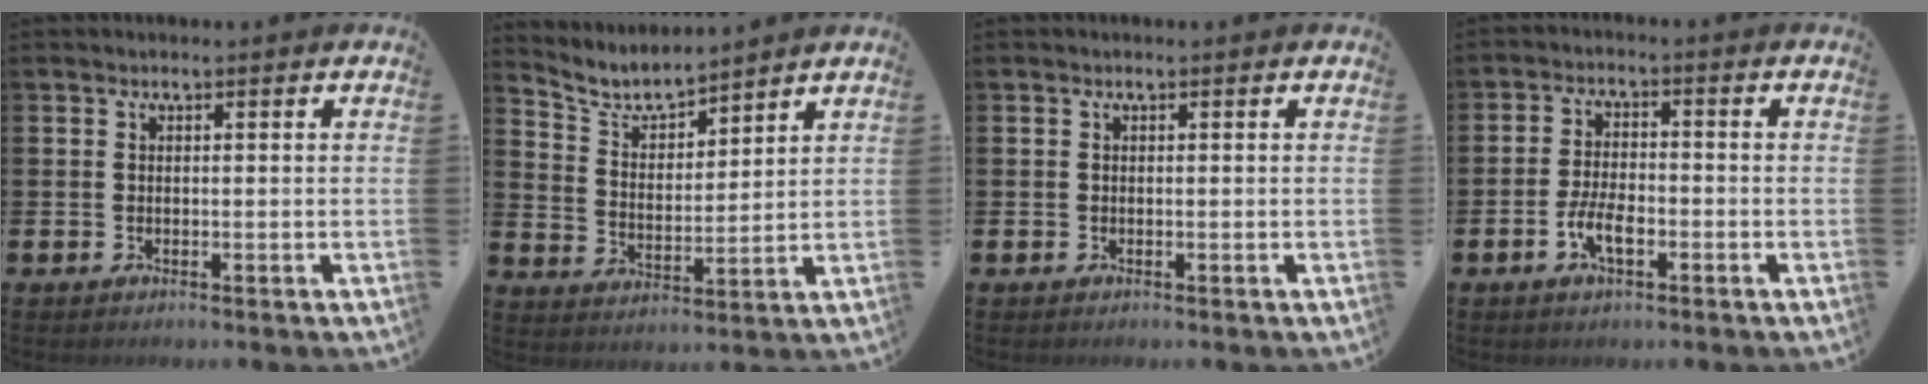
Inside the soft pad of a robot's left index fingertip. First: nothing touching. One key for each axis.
{"total": 4.9, "fx": 4.6, "fy": 1.2, "fz": 1.0, "tx": -0.043, "ty": -0.034, "tz": 0.077}
{"total": 0.0}
{"total": 4.2, "fx": -1.5, "fy": 1.8, "fz": 3.4, "tx": -0.059, "ty": 0.002, "tz": -0.031}